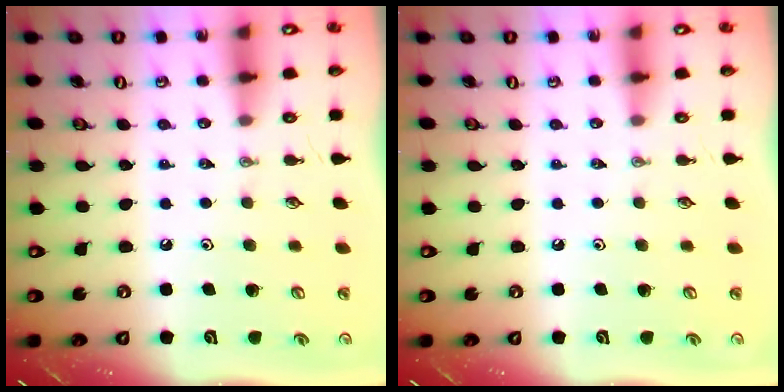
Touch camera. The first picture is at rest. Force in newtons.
{"total": 0.0}